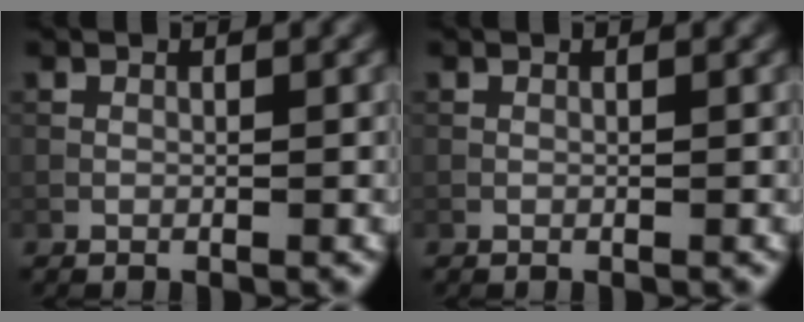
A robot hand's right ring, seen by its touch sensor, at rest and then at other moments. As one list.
[{"total": 0.0}]